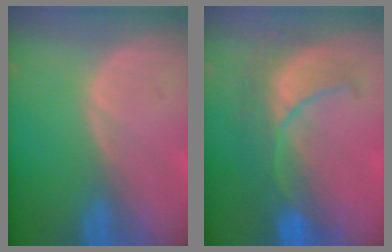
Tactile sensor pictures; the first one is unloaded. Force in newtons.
{"total": 8.3, "press": 8.3, "slide": 0.8}